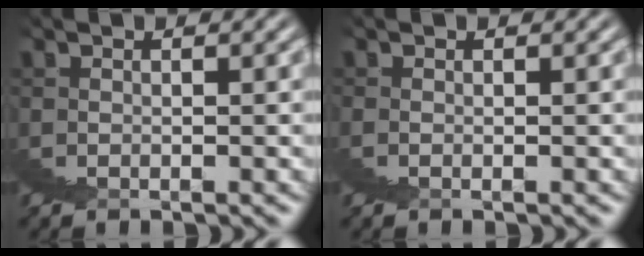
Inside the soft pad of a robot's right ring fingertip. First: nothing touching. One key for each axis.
{"total": 0.8, "fx": -0.4, "fy": -0.3, "fz": -0.6, "tx": 0.012, "ty": -0.001, "tz": -0.008}